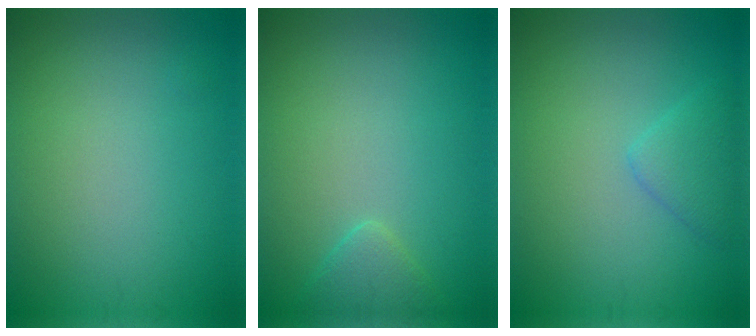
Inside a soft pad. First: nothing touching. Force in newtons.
{"total": 1.7, "press": 1.7, "slide": 0.1}
{"total": 2.1, "press": 2.1, "slide": 0.2}